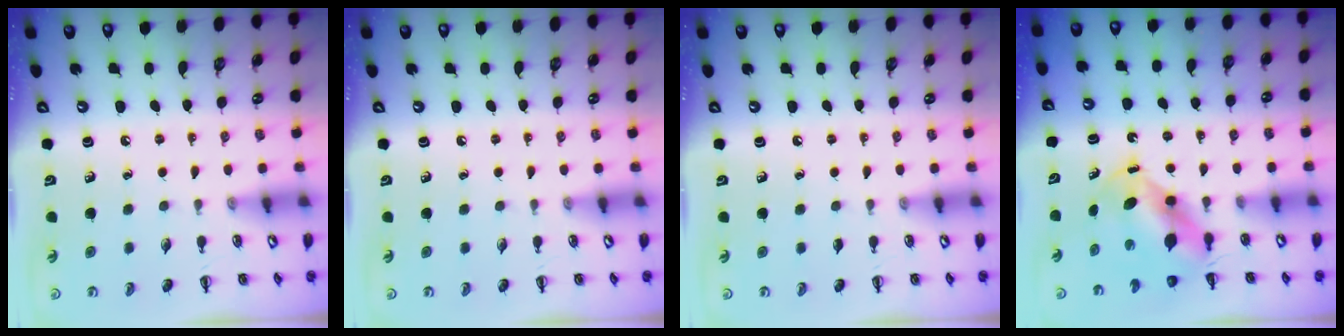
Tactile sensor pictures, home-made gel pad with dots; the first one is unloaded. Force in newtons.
{"total": 0.0}
{"total": 0.0}
{"total": 5.7, "press": 5.5, "slide": 1.7}